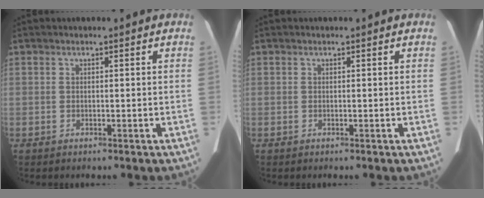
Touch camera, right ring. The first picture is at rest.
{"total": 0.0}